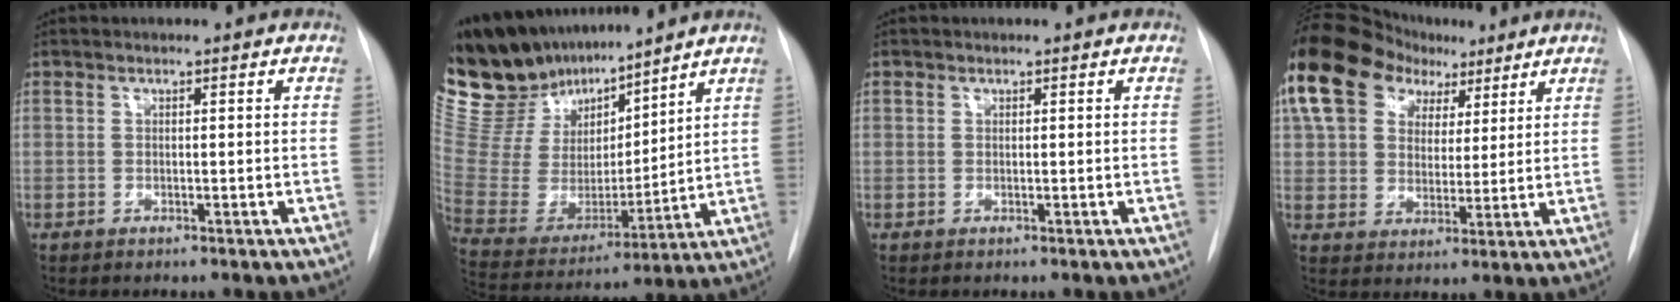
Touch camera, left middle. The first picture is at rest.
{"total": 19.6, "force": [17.5, 5.2, 7.0], "torque": [-0.134, 0.006, 0.335]}
{"total": 0.0}
{"total": 15.1, "force": [8.8, 10.1, 7.0], "torque": [-0.136, 0.056, 0.154]}